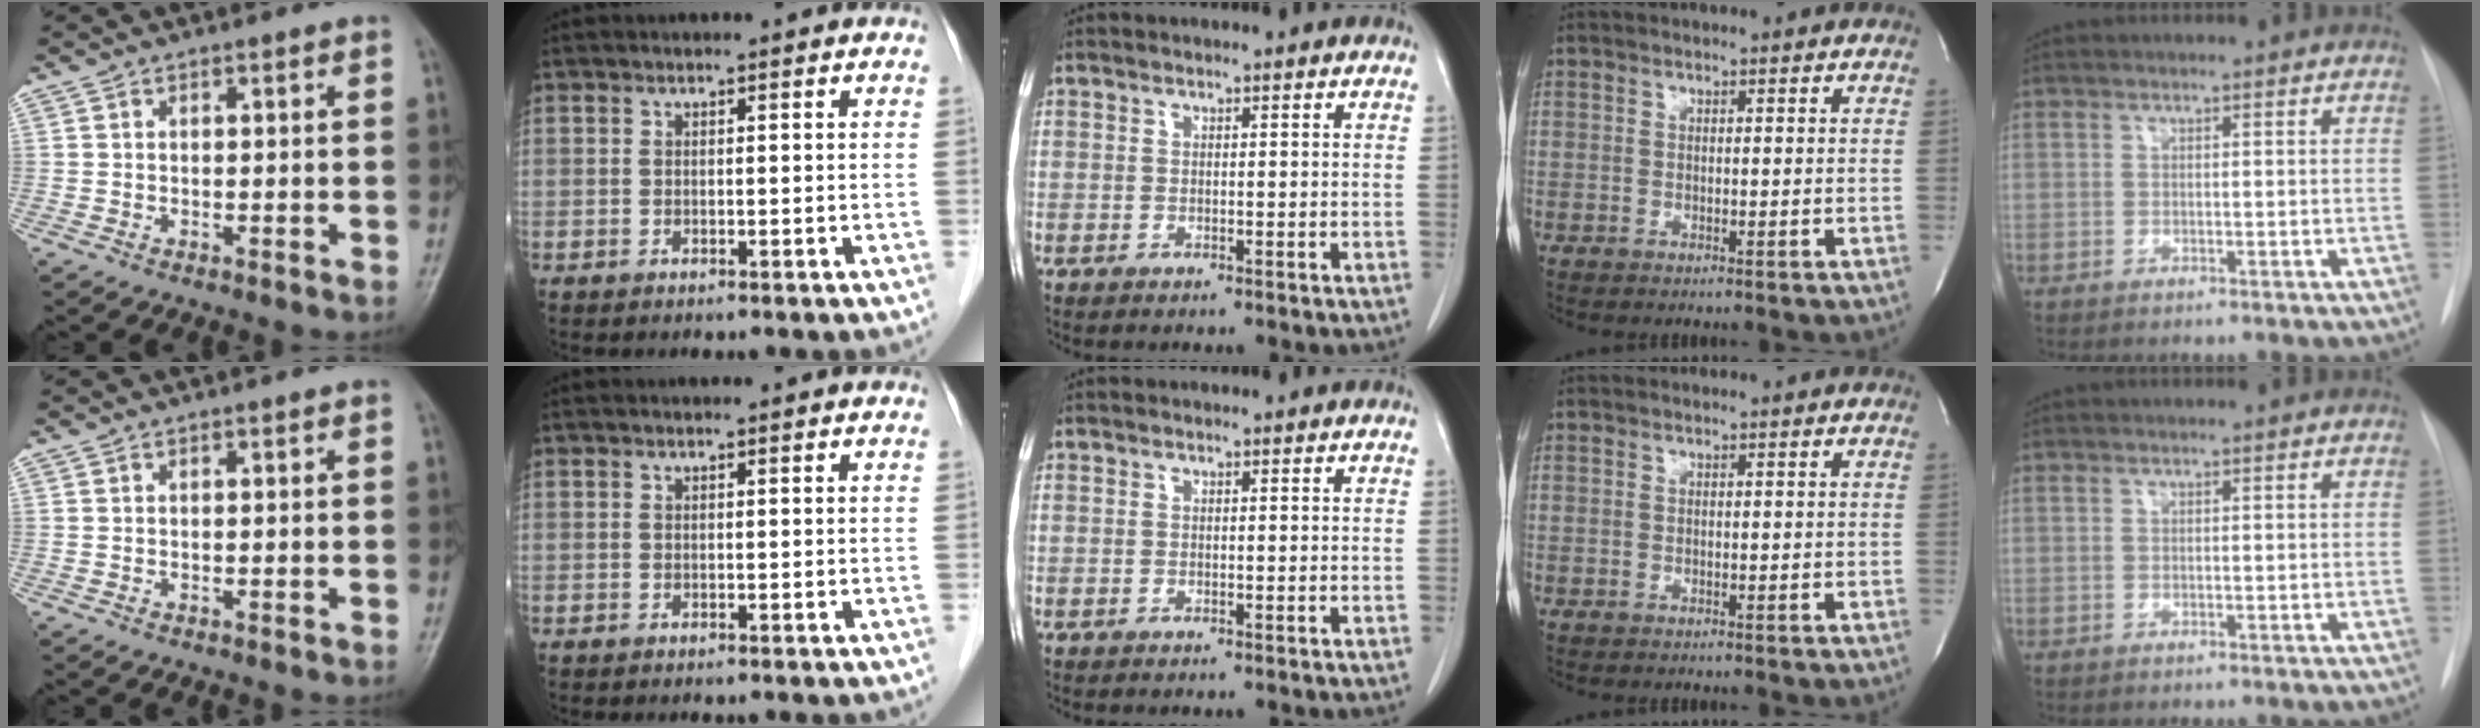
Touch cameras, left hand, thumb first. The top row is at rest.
{}